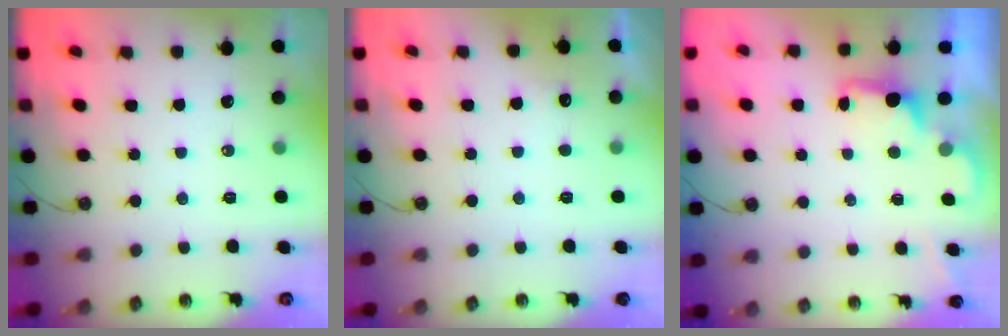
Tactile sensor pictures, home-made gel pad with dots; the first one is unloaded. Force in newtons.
{"total": 4.6, "press": 4.5, "slide": 1.1}
{"total": 2.3, "press": 2.2, "slide": 0.7}